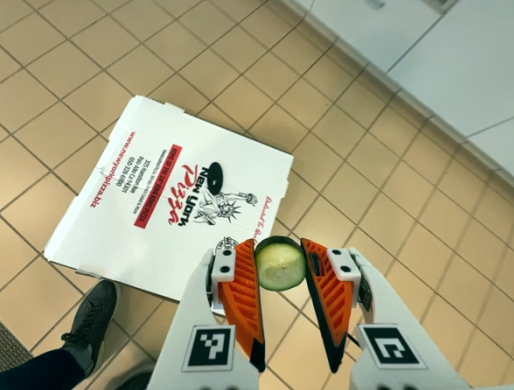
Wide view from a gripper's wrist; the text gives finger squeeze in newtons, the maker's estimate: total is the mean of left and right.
{"total": 8.0, "left": 7.9, "right": 8.2}